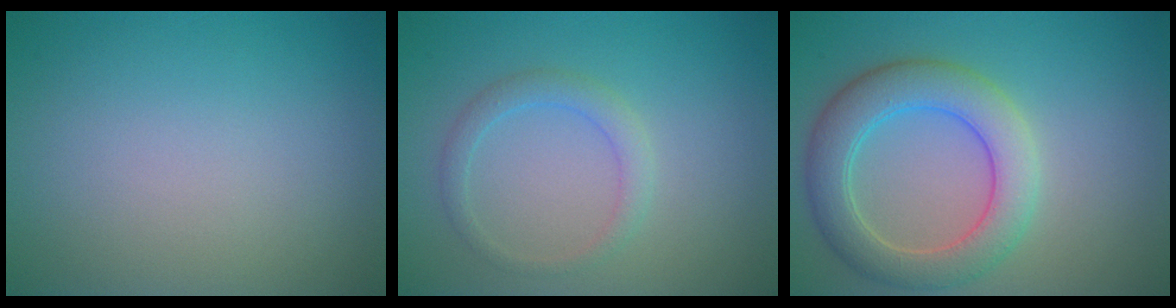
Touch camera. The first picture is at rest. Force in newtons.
{"total": 1.8, "press": 1.8, "slide": 0.0}
{"total": 5.9, "press": 5.9, "slide": 0.3}